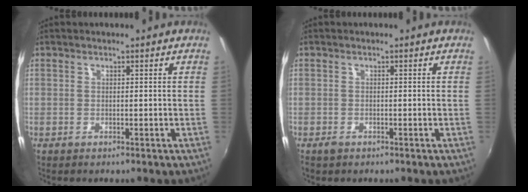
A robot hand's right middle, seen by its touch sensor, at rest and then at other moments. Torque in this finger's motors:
{"motor_torque": [0.12, -0.09, 0.00, 0.00]}